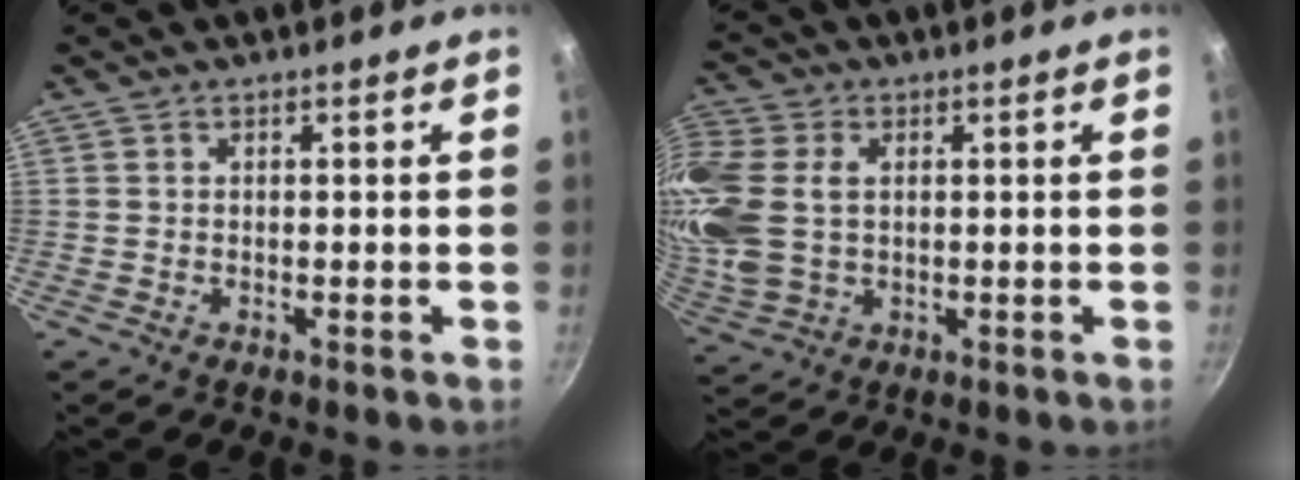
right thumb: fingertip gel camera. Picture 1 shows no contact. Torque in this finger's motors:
{"motor_torque": [0.31, 0.32, 1.22, 0.64, 0.21]}